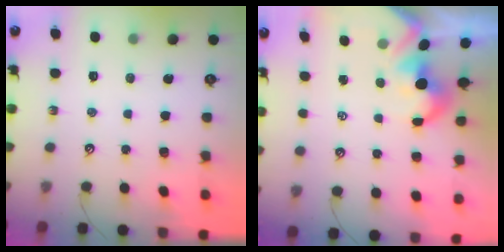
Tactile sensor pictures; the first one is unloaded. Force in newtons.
{"total": 1.7, "press": 1.4, "slide": 1.0}